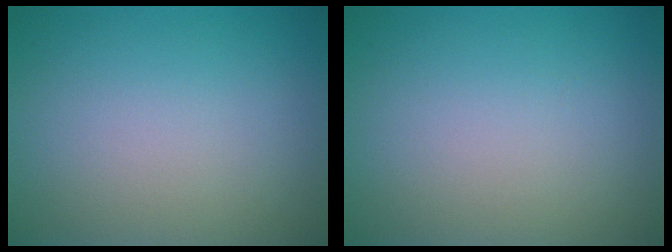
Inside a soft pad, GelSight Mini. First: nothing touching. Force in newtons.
{"total": 0.0}